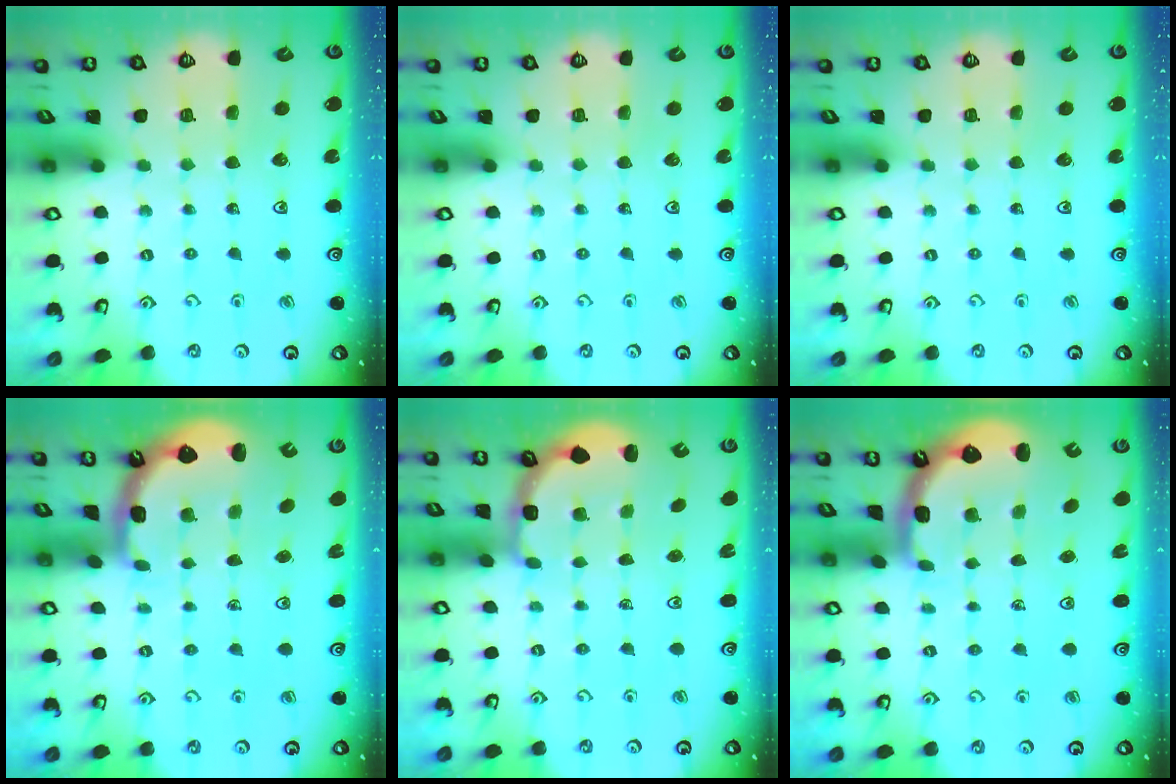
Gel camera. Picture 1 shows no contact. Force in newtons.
{"total": 0.0}
{"total": 0.0}
{"total": 2.5, "press": 1.2, "slide": 2.2}
{"total": 2.7, "press": 2.3, "slide": 1.4}
{"total": 2.7, "press": 1.5, "slide": 2.3}